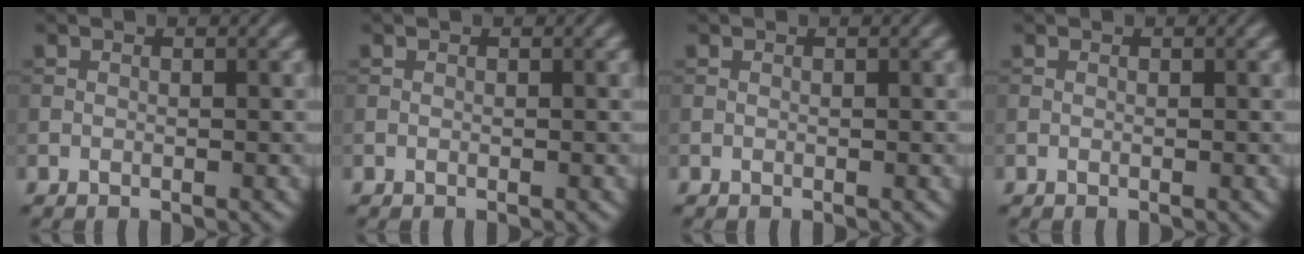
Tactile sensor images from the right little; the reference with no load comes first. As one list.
[{"total": 0.0}, {"total": 0.0}, {"total": 0.0}]